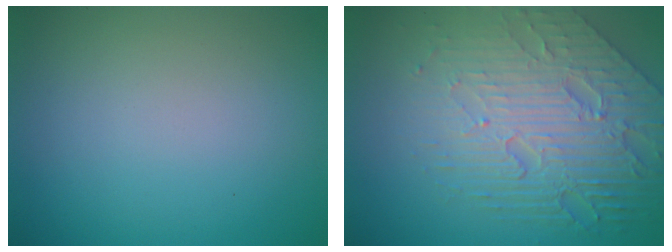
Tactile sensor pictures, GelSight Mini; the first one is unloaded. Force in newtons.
{"total": 8.4, "press": 5.6, "slide": 6.3}